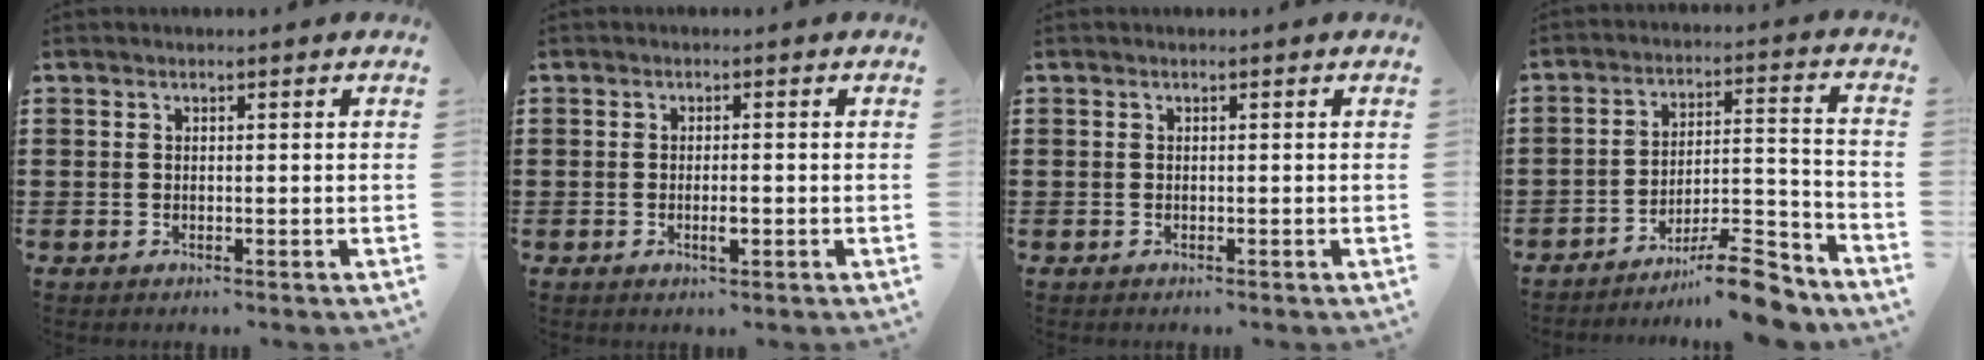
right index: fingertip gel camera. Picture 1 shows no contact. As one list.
[{"total": 2.6, "force": [-0.7, 0.8, 2.4], "torque": [-0.051, -0.002, -0.014]}, {"total": 0.0}, {"total": 11.1, "force": [-9.4, 1.6, 5.7], "torque": [-0.073, 0.038, -0.173]}]